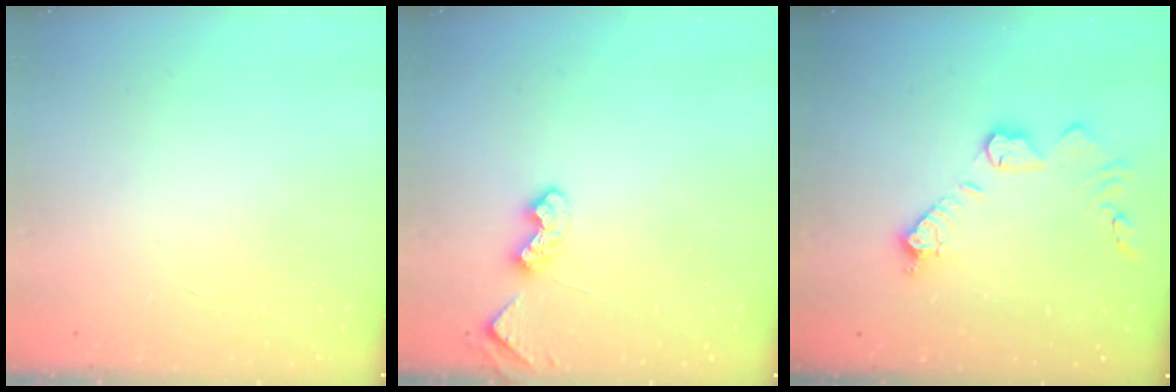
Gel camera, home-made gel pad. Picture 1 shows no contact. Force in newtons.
{"total": 4.2, "press": 4.2, "slide": 0.5}
{"total": 12.9, "press": 12.8, "slide": 0.9}